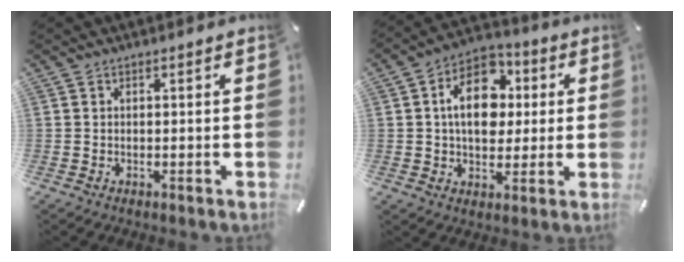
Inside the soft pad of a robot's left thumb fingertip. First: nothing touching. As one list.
[{"total": 13.9, "force": [1.8, 10.1, 9.4], "torque": [-0.150, 0.006, 0.030]}]